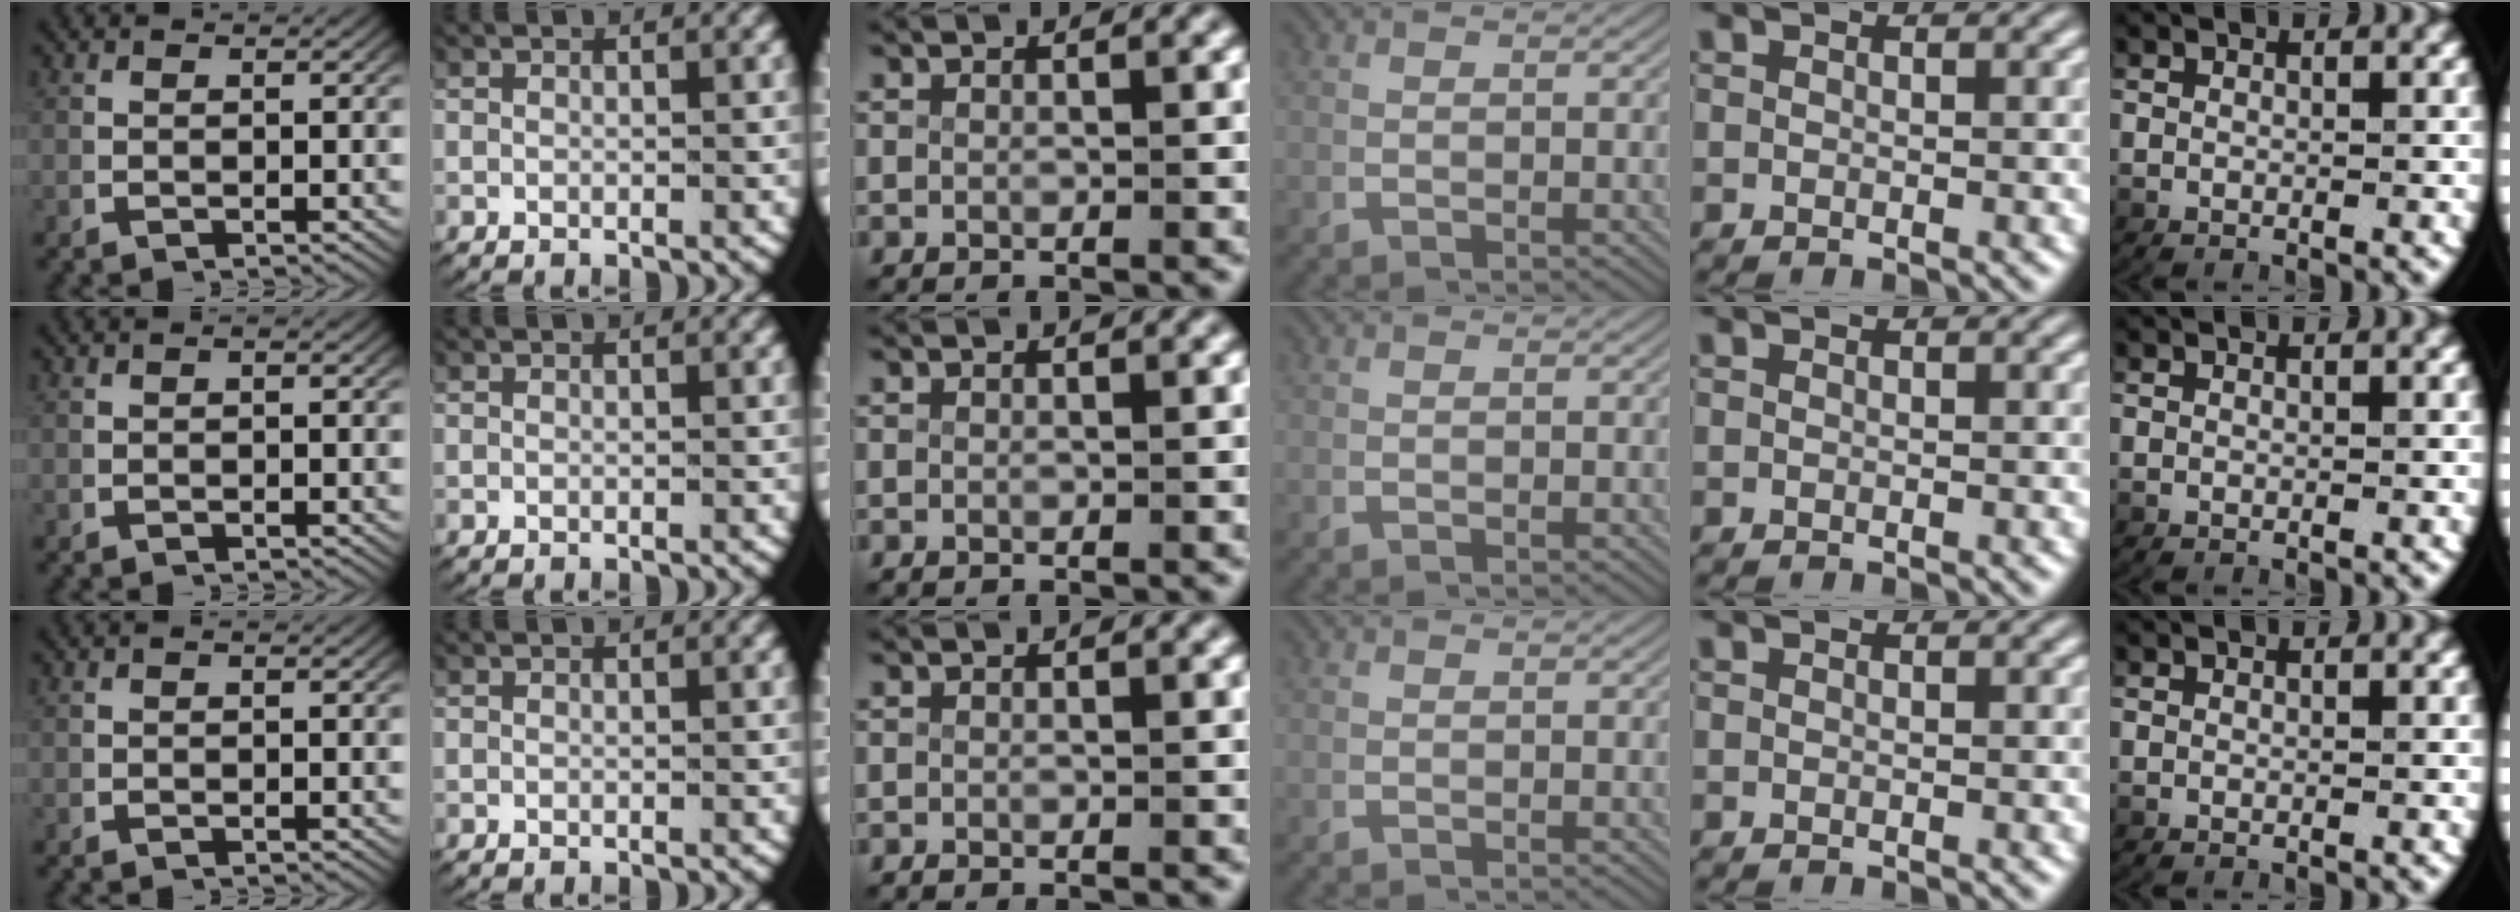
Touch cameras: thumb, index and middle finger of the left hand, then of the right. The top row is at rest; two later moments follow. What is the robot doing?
{"motion": "lift_and_place", "object": "paper"}